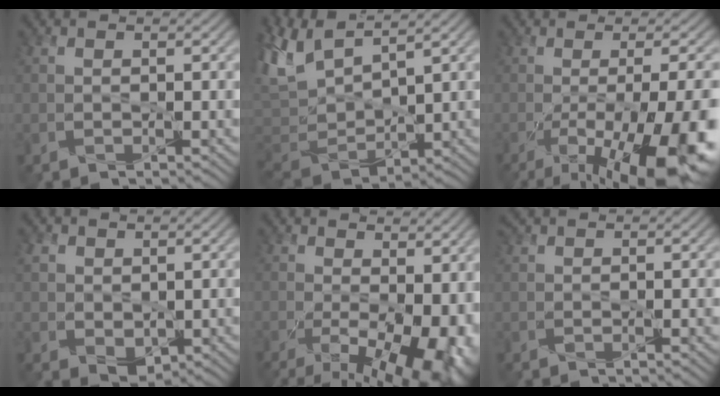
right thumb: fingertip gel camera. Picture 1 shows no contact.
{"total": 8.6, "force": [5.2, 3.3, 6.1], "torque": [-0.155, 0.010, 0.099]}
{"total": 16.4, "force": [-7.0, 5.0, 13.9], "torque": [-0.196, -0.029, -0.086]}
{"total": 3.8, "force": [0.8, 3.0, 2.1], "torque": [-0.061, -0.006, 0.018]}
{"total": 13.6, "force": [-2.4, 6.8, 11.5], "torque": [-0.174, -0.042, -0.005]}
{"total": 1.0, "force": [0.8, 0.0, 0.5], "torque": [-0.015, 0.010, 0.017]}